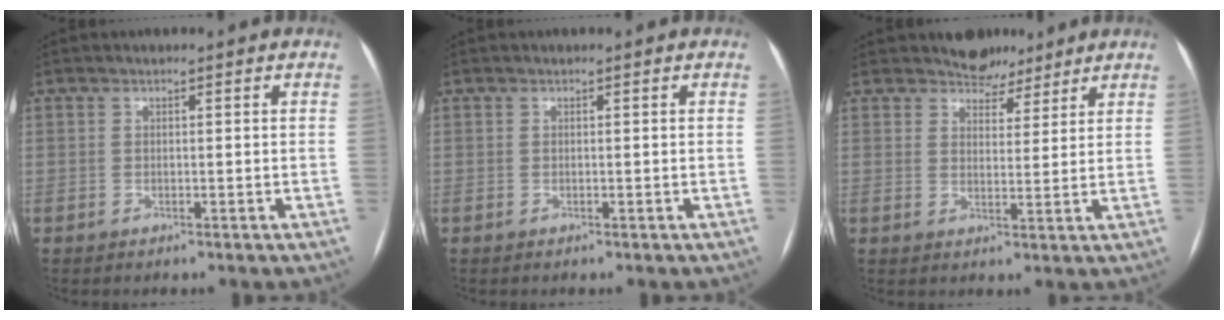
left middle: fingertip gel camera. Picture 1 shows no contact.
{"total": 0.0}
{"total": 4.6, "force": [4.1, 2.3, 0.2], "torque": [-0.001, 0.000, 0.059]}